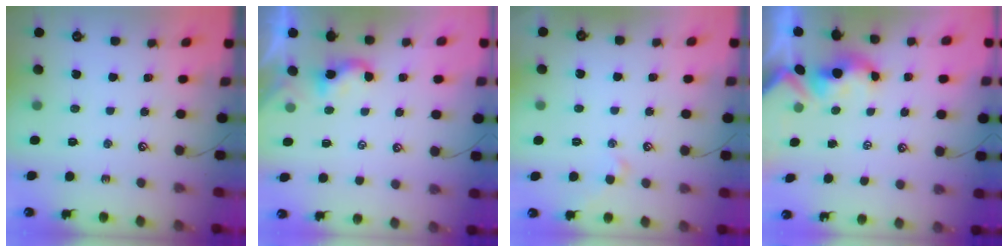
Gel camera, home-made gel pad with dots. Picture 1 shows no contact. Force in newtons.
{"total": 2.9, "press": 2.9, "slide": 0.2}
{"total": 0.6, "press": 0.4, "slide": 0.5}
{"total": 1.8, "press": 1.7, "slide": 0.7}